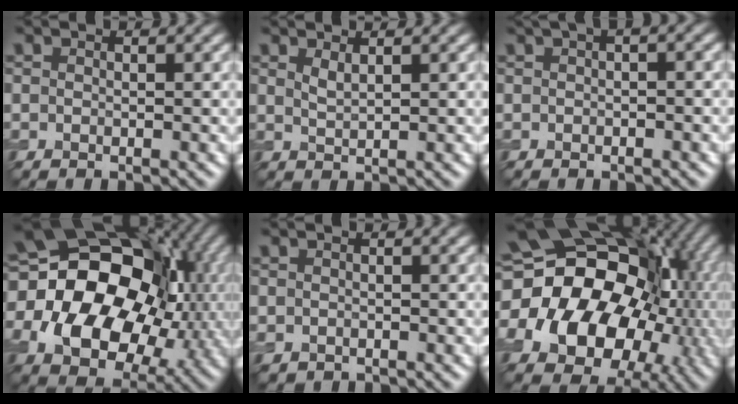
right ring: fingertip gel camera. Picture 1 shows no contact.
{"total": 1.2, "force": [0.9, 0.3, 0.8], "torque": [-0.018, -0.001, 0.019]}
{"total": 2.2, "force": [1.0, 0.7, 1.8], "torque": [-0.025, 0.004, 0.009]}
{"total": 21.3, "force": [0.1, 16.6, 13.3], "torque": [-0.230, -0.013, 0.003]}
{"total": 0.6, "force": [-0.2, 0.6, 0.0], "torque": [0.003, -0.006, -0.003]}
{"total": 23.4, "force": [-0.5, 19.4, 13.1], "torque": [-0.221, 0.001, -0.036]}